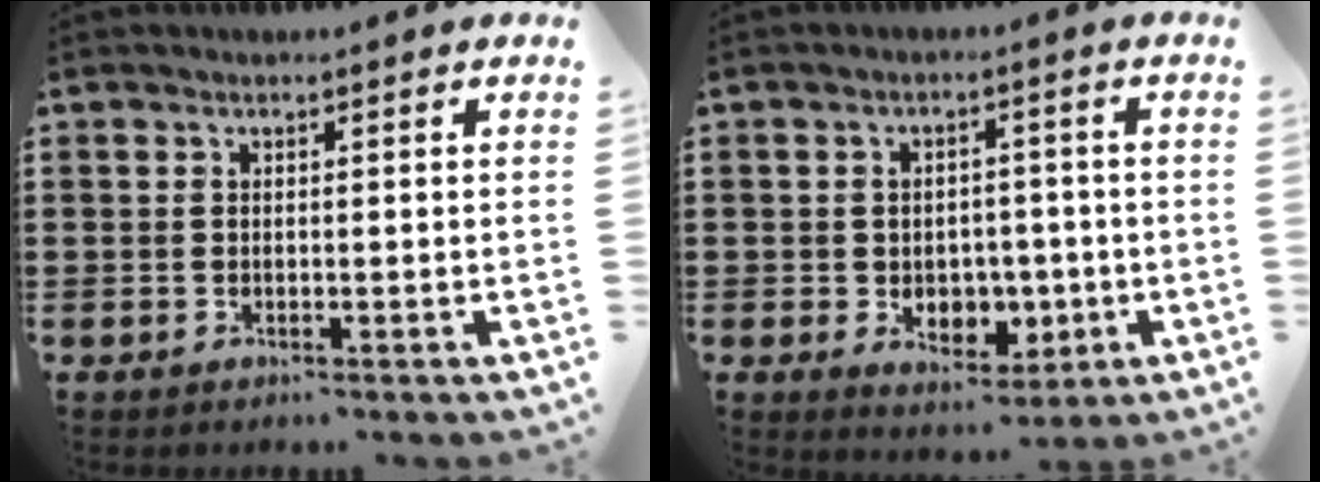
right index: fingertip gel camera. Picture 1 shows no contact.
{"total": 4.5, "force": [-0.7, 3.8, 2.2], "torque": [-0.037, 0.005, -0.017]}